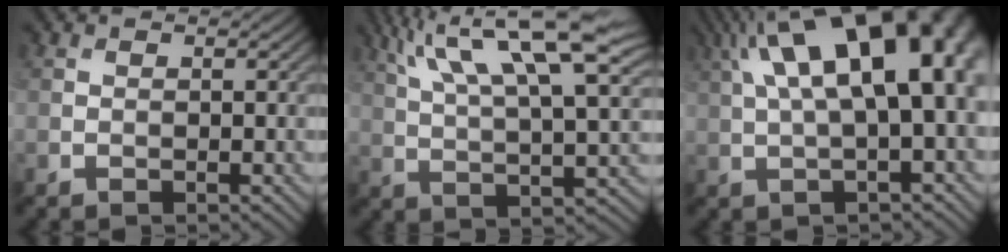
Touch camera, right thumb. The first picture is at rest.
{"total": 16.0, "force": [8.4, 4.6, 12.8], "torque": [-0.221, 0.026, 0.142]}
{"total": 17.6, "force": [4.9, 7.0, 15.3], "torque": [-0.231, 0.060, 0.075]}